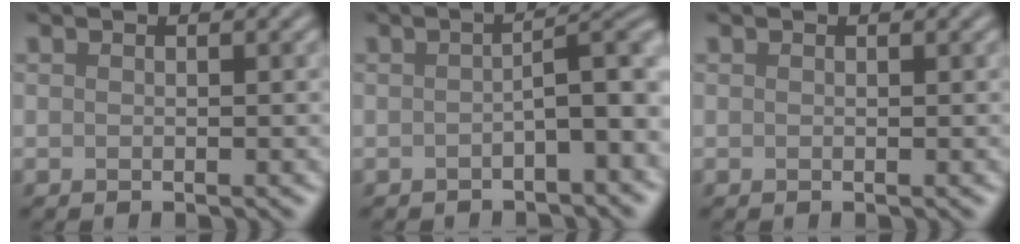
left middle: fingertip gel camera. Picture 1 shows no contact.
{"total": 4.1, "force": [-0.9, 1.1, 3.8], "torque": [-0.052, 0.014, -0.017]}
{"total": 0.0}